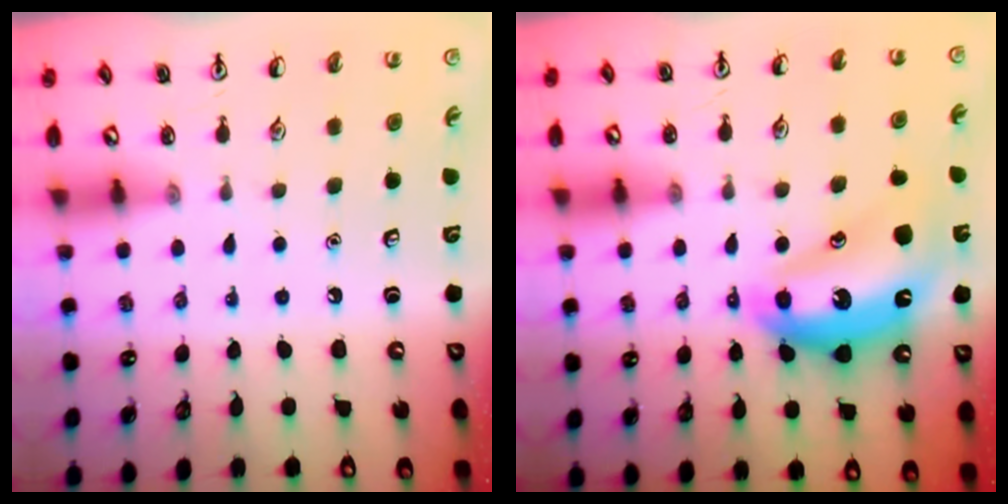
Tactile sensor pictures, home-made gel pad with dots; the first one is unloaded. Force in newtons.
{"total": 15.0, "press": 15.0, "slide": 0.8}